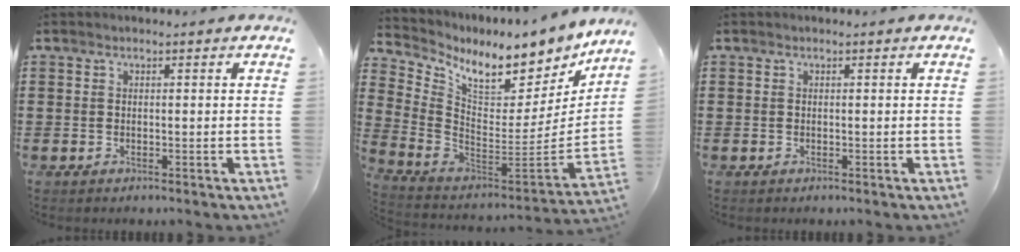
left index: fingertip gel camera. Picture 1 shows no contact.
{"total": 7.9, "force": [7.2, 1.9, 2.8], "torque": [-0.081, -0.074, 0.121]}
{"total": 0.0}